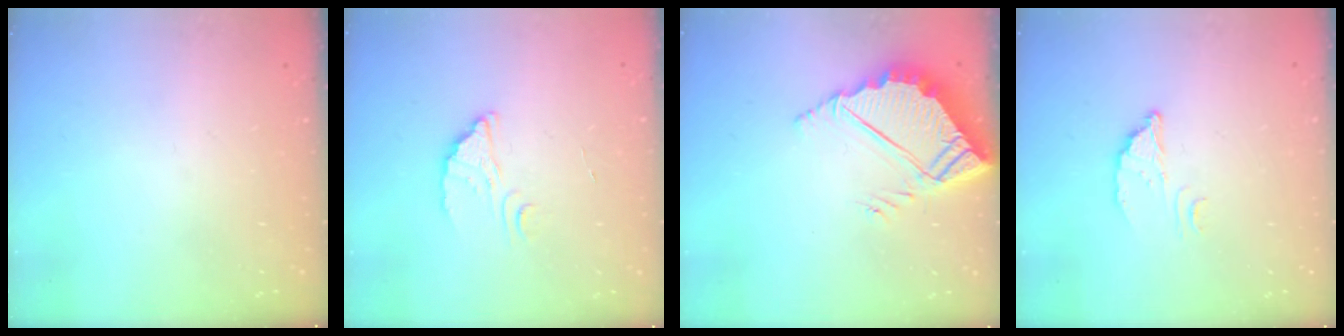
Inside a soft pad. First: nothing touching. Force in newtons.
{"total": 3.0, "press": 3.0, "slide": 0.0}
{"total": 7.8, "press": 7.7, "slide": 0.5}
{"total": 2.8, "press": 2.8, "slide": 0.2}